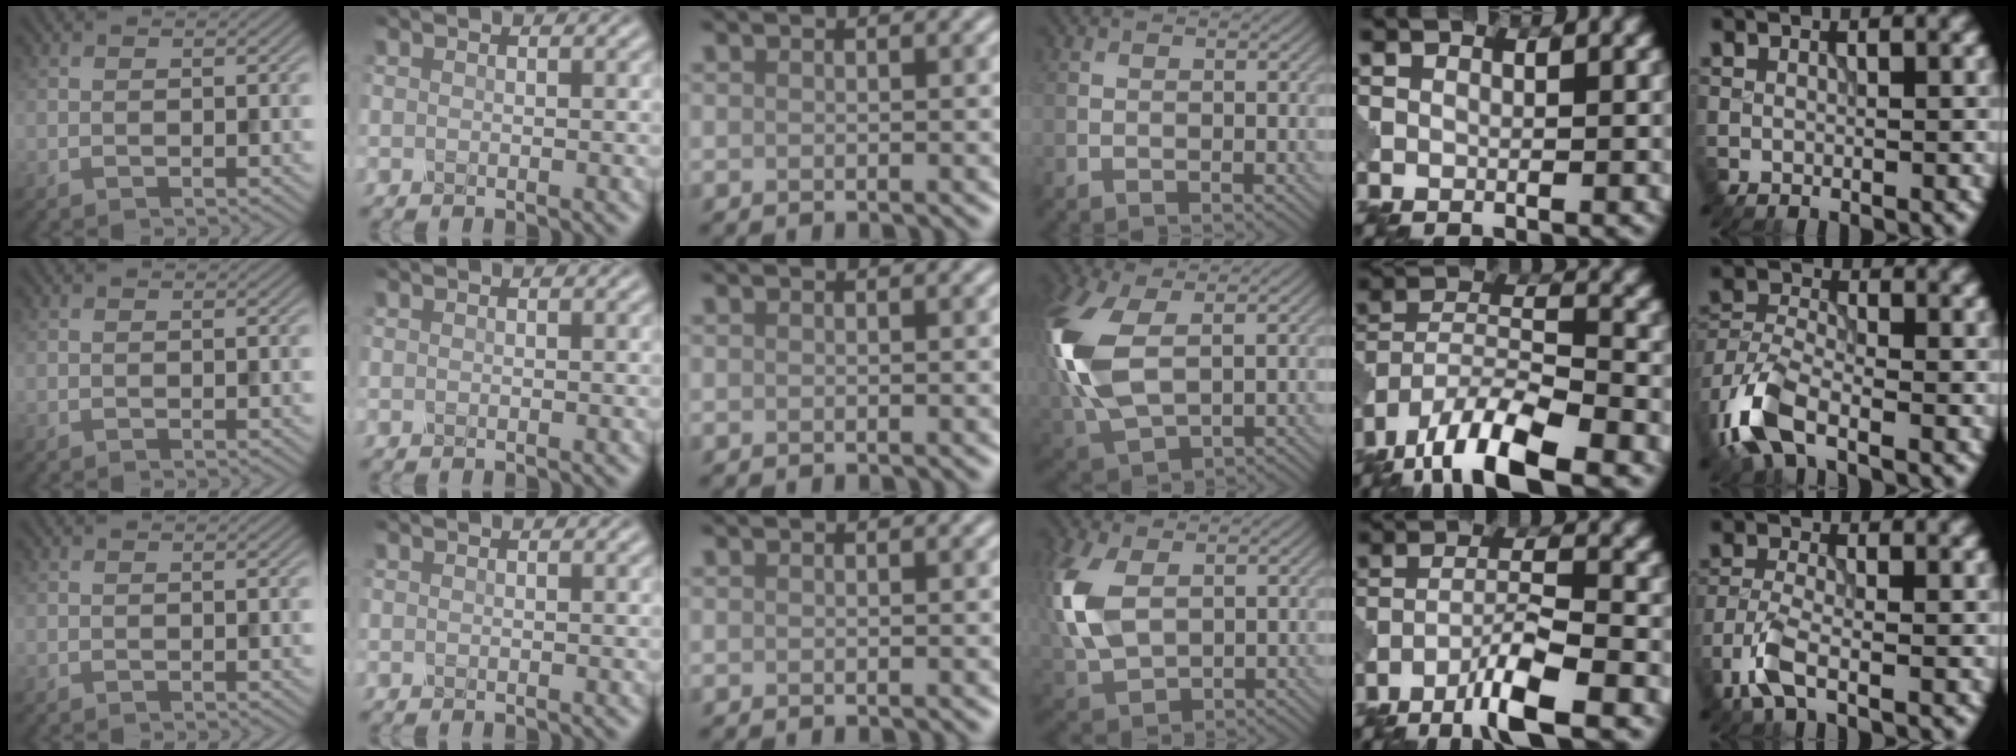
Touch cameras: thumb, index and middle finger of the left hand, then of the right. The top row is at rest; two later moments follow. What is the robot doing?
{"motion": "squeeze", "object": "clothespin"}